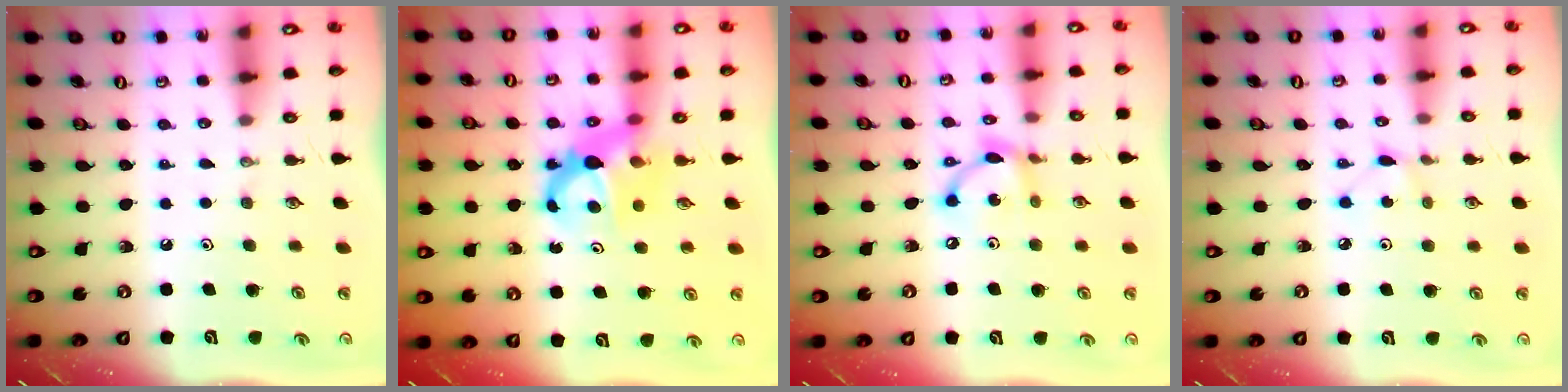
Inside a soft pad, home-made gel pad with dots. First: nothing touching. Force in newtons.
{"total": 6.6, "press": 6.6, "slide": 0.5}
{"total": 9.7, "press": 9.7, "slide": 0.4}
{"total": 3.0, "press": 3.0, "slide": 0.3}